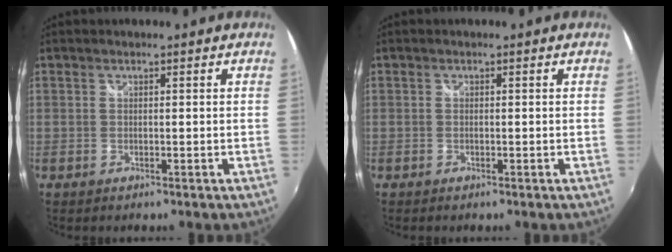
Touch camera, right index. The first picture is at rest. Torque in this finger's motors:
{"motor_torque": [0.18, 0.11, 0.02, 0.00]}